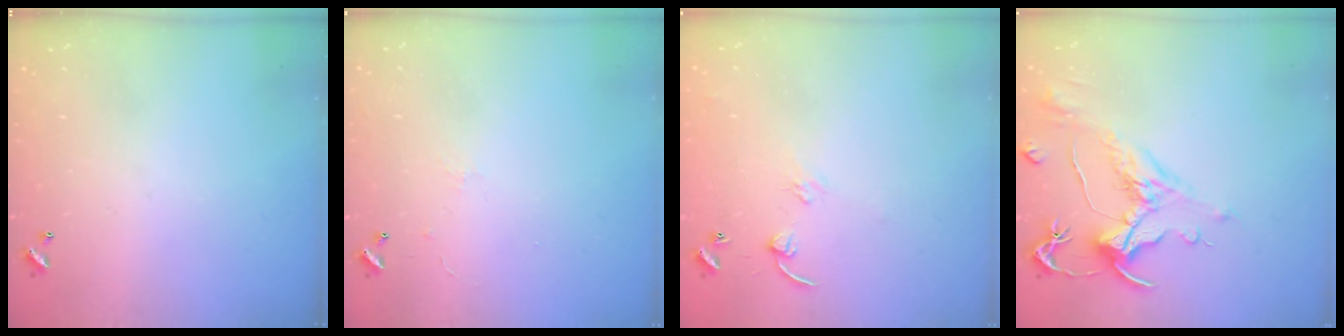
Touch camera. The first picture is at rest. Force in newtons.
{"total": 0.9, "press": 0.7, "slide": 0.5}
{"total": 5.2, "press": 5.1, "slide": 0.6}
{"total": 1.6, "press": 0.7, "slide": 1.5}